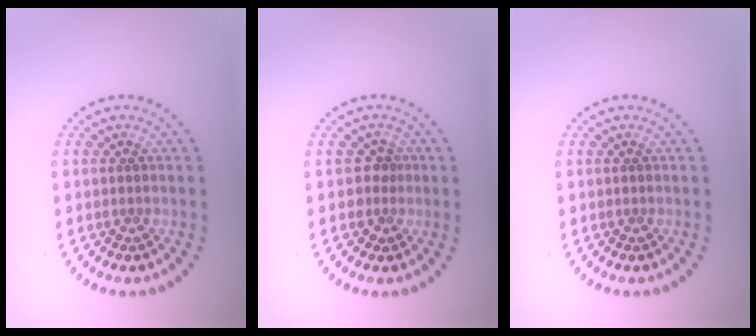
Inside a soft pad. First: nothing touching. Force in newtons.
{"total": 1.3, "press": 1.0, "slide": 0.8}
{"total": 0.0}